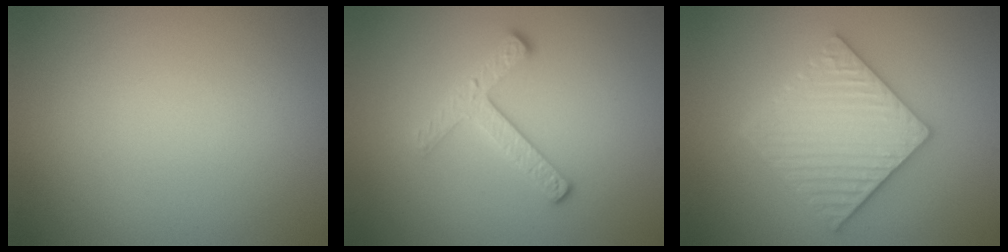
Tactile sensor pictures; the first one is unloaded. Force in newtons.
{"total": 2.8, "press": 2.6, "slide": 1.1}
{"total": 5.9, "press": 5.8, "slide": 1.0}